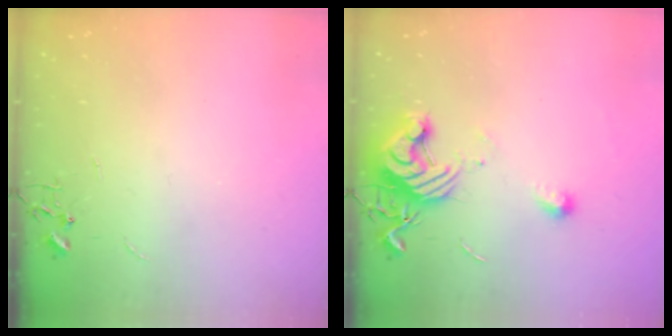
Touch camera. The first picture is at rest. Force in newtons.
{"total": 12.7, "press": 12.7, "slide": 0.5}